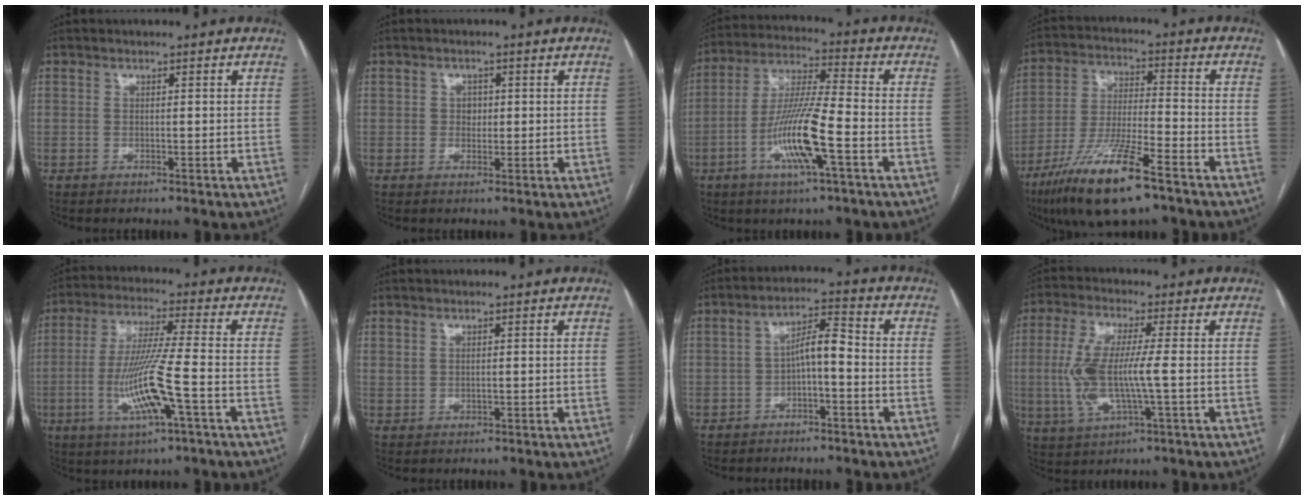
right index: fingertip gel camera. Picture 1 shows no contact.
{"total": 1.7, "force": [0.1, 1.5, 0.9], "torque": [-0.009, 0.003, 0.001]}
{"total": 12.1, "force": [-4.4, 0.9, 11.3], "torque": [-0.223, -0.002, -0.084]}
{"total": 15.0, "force": [-9.4, 2.2, 11.5], "torque": [-0.231, -0.029, -0.170]}
{"total": 11.4, "force": [-3.4, 0.0, 10.9], "torque": [-0.220, -0.009, -0.067]}
{"total": 0.6, "force": [0.4, 0.4, 0.2], "torque": [-0.003, 0.006, 0.009]}
{"total": 5.4, "force": [-1.3, 1.6, 5.0], "torque": [-0.089, 0.024, -0.023]}
{"total": 9.6, "force": [-0.8, 1.6, 9.4], "torque": [-0.209, 0.005, -0.016]}